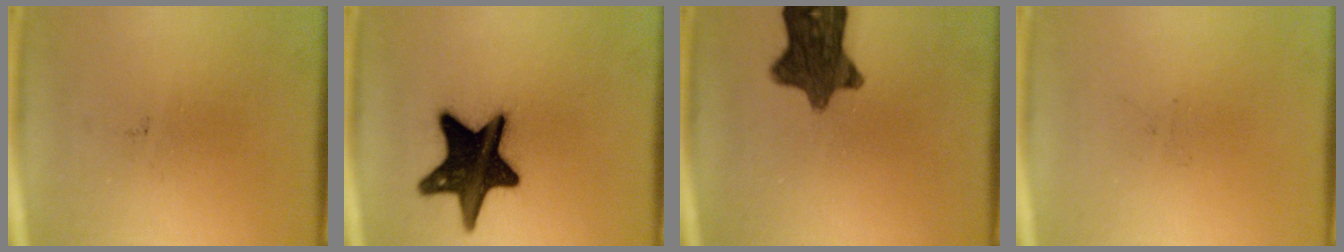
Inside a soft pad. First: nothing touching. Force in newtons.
{"total": 17.7}
{"total": 10.8}
{"total": 0.0}